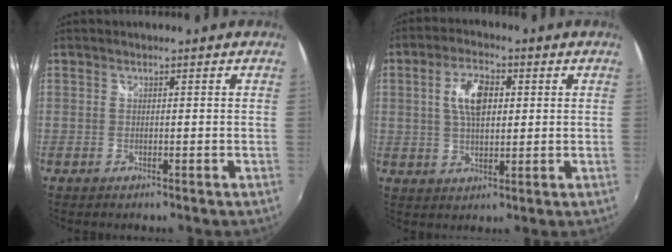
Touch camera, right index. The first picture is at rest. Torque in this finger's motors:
{"motor_torque": [1.24, 0.34, 0.54, 0.13]}